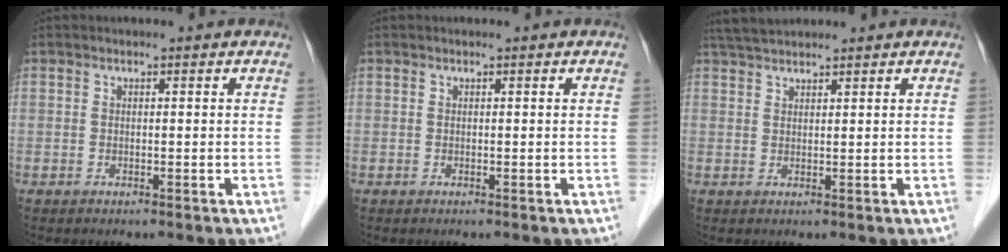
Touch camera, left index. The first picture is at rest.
{"total": 0.0}
{"total": 3.8, "force": [3.5, 0.4, 1.3], "torque": [-0.029, 0.022, 0.070]}